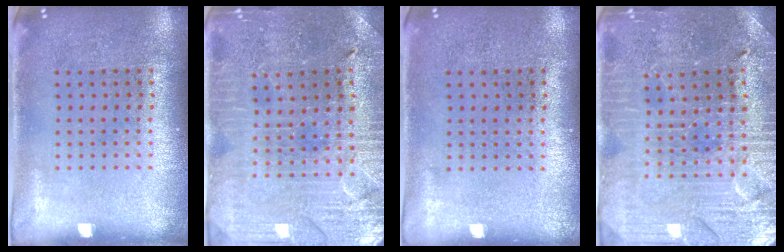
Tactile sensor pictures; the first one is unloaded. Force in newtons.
{"total": 1.8, "press": 1.8, "slide": 0.4}
{"total": 0.0}
{"total": 3.3, "press": 3.3, "slide": 0.5}